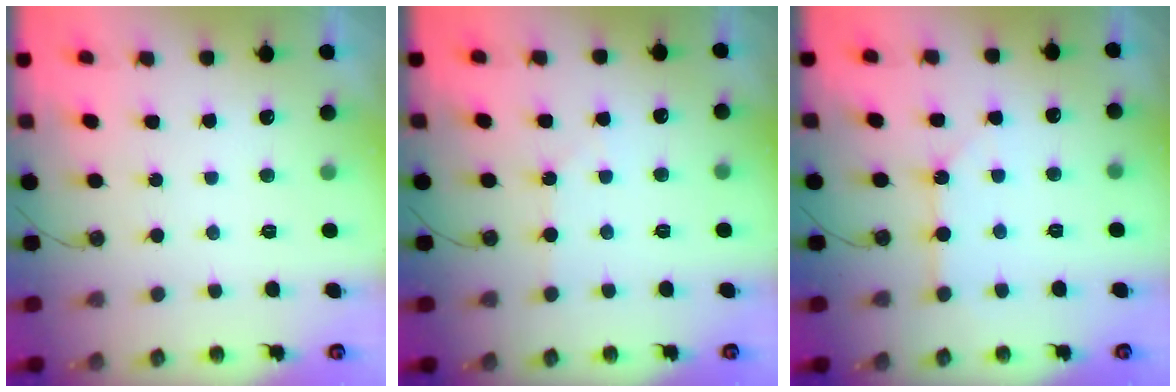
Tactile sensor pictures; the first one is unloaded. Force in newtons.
{"total": 3.9, "press": 3.8, "slide": 0.7}
{"total": 2.5, "press": 2.5, "slide": 0.3}